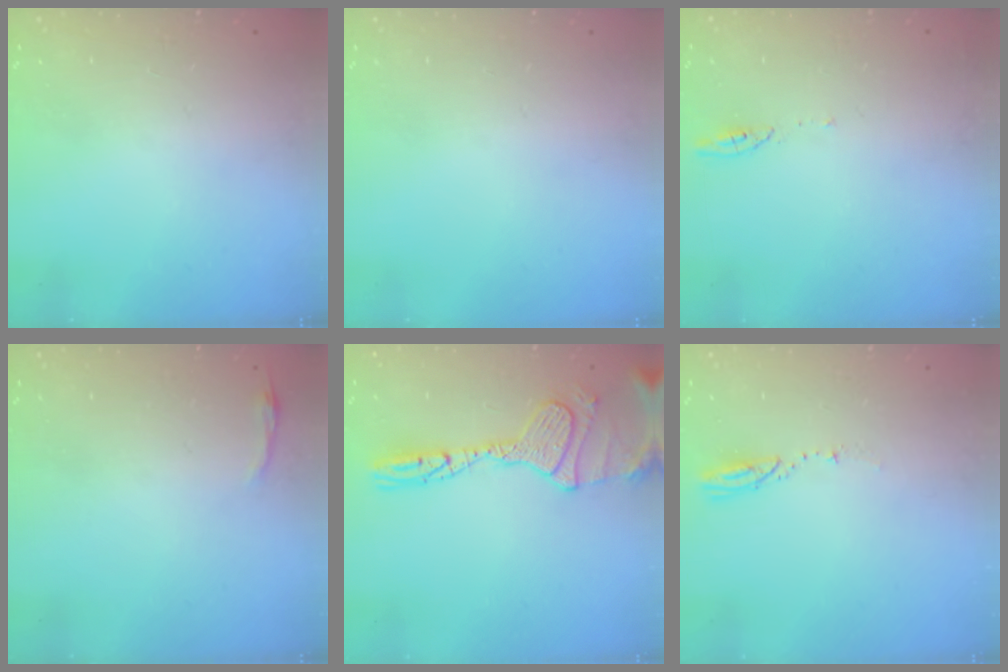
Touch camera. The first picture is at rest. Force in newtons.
{"total": 0.0}
{"total": 2.9, "press": 2.9, "slide": 0.4}
{"total": 2.9, "press": 2.8, "slide": 0.7}
{"total": 14.9, "press": 14.7, "slide": 1.9}
{"total": 3.2, "press": 3.1, "slide": 0.4}